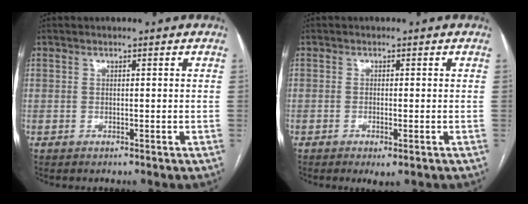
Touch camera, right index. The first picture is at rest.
{"total": 2.0, "force": [-1.0, 0.4, 1.7], "torque": [-0.025, -0.004, -0.011]}